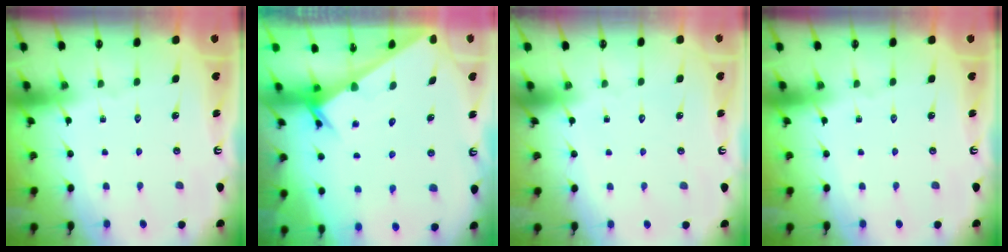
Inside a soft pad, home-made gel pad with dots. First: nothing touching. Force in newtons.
{"total": 2.1, "press": 2.1, "slide": 0.2}
{"total": 1.6, "press": 1.6, "slide": 0.1}
{"total": 0.0}